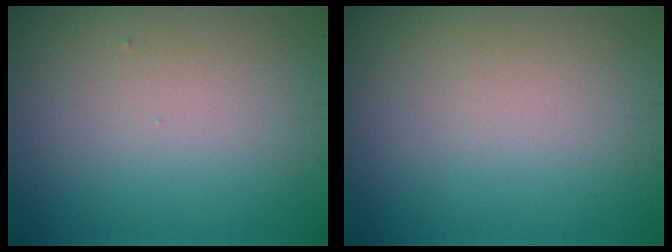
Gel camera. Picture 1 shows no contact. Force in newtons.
{"total": 0.0}